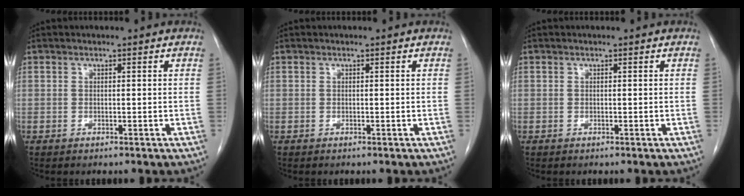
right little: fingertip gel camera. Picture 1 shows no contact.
{"total": 0.0}
{"total": 0.0}